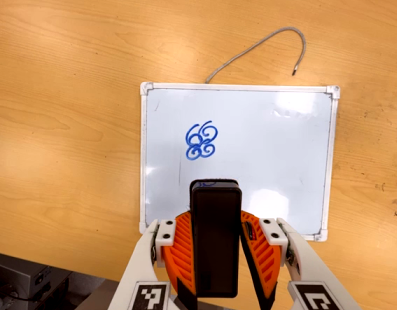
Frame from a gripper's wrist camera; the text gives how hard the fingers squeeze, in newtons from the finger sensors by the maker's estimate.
{"total": 5.9, "left": 4.9, "right": 6.9}